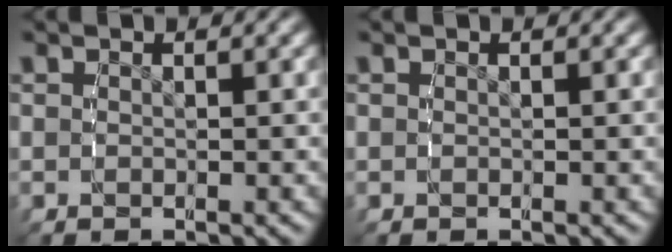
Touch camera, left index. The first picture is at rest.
{"total": 0.0}